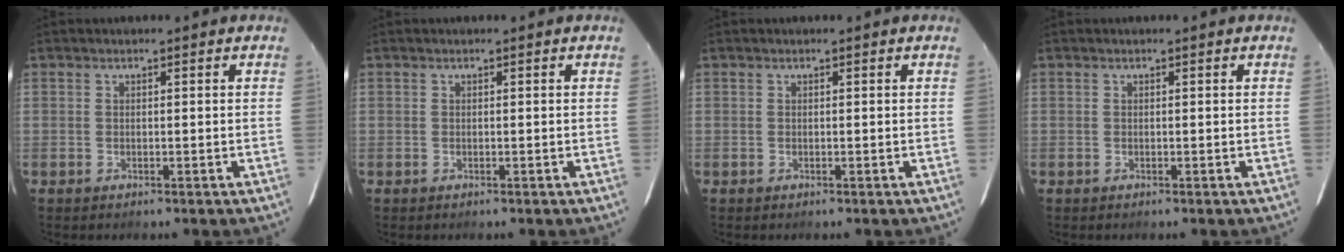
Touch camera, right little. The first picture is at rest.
{"total": 0.0}
{"total": 0.0}
{"total": 0.0}